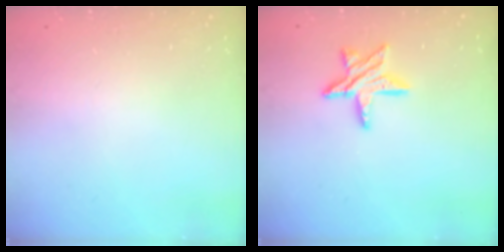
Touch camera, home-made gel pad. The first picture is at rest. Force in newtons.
{"total": 10.3, "press": 10.3, "slide": 0.9}